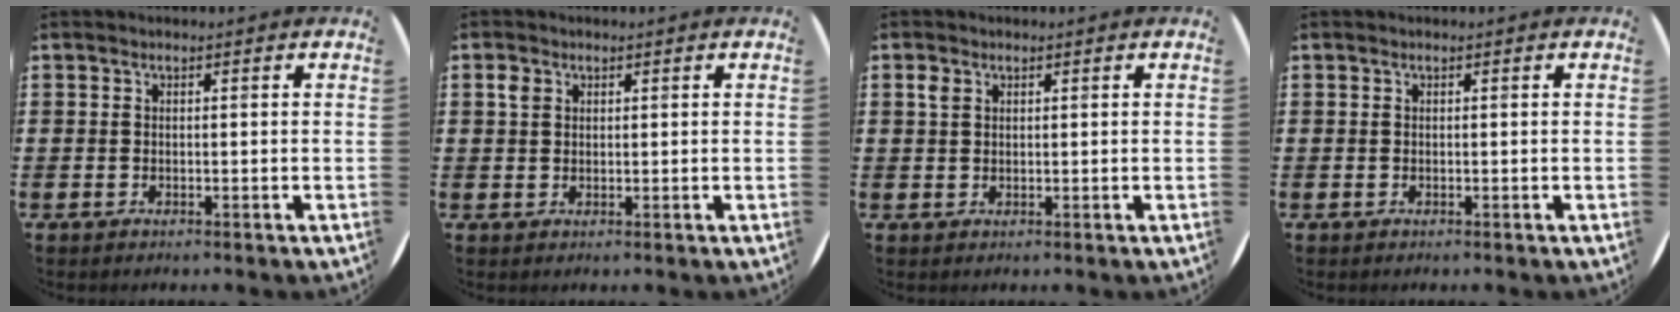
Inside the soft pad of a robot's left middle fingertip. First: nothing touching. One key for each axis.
{"total": 1.6, "fx": 0.9, "fy": 1.2, "fz": 0.5, "tx": -0.004, "ty": 0.002, "tz": 0.016}
{"total": 1.5, "fx": 0.8, "fy": 1.0, "fz": 0.6, "tx": -0.005, "ty": 0.001, "tz": 0.014}
{"total": 0.0}